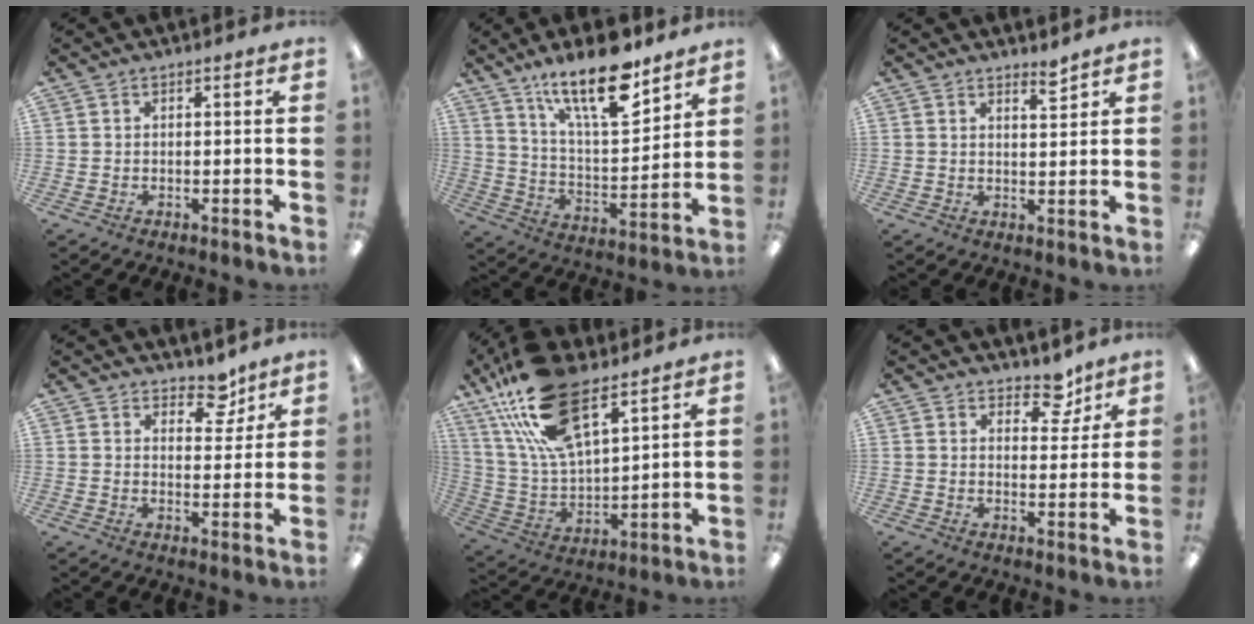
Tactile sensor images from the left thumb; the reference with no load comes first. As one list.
[{"total": 18.6, "force": [13.2, 6.0, 11.7], "torque": [-0.198, -0.075, 0.220]}, {"total": 3.3, "force": [2.9, 0.5, 1.5], "torque": [-0.012, -0.021, 0.046]}, {"total": 6.4, "force": [5.0, 3.2, 2.5], "torque": [-0.015, -0.032, 0.084]}, {"total": 22.2, "force": [14.2, 9.1, 14.4], "torque": [-0.307, -0.061, 0.250]}, {"total": 6.6, "force": [5.1, 3.2, 2.7], "torque": [-0.020, -0.031, 0.085]}]